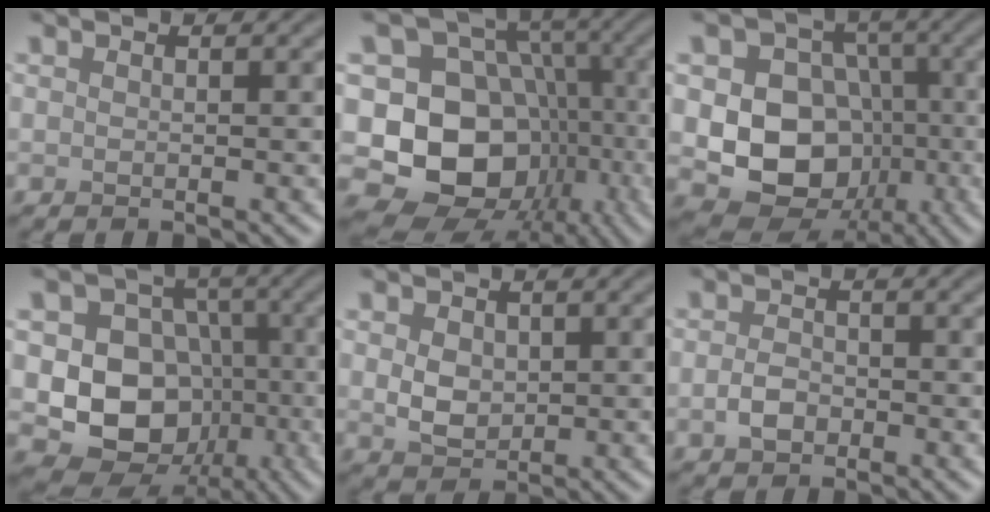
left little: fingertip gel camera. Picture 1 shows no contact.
{"total": 14.1, "force": [-3.2, 11.8, 7.0], "torque": [-0.115, -0.004, -0.066]}
{"total": 9.8, "force": [-1.3, 8.2, 5.2], "torque": [-0.074, -0.016, -0.038]}
{"total": 9.4, "force": [-1.3, 8.1, 4.6], "torque": [-0.065, -0.014, -0.042]}
{"total": 2.7, "force": [0.4, 2.1, 1.7], "torque": [-0.035, -0.003, 0.009]}
{"total": 2.0, "force": [-0.8, 1.4, 1.2], "torque": [-0.025, 0.001, -0.018]}